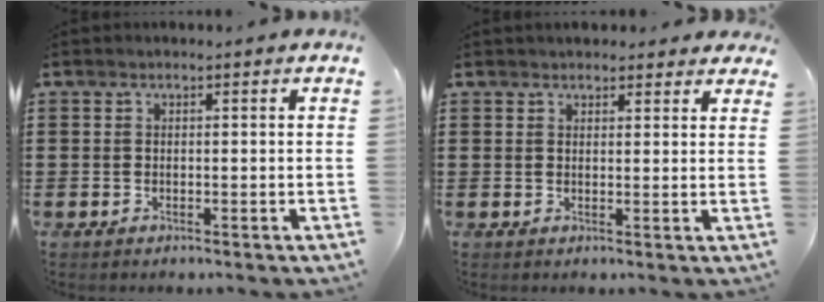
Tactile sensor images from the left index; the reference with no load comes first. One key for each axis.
{"total": 2.2, "fx": 2.1, "fy": 0.7, "fz": 0.2, "tx": -0.002, "ty": -0.002, "tz": 0.039}